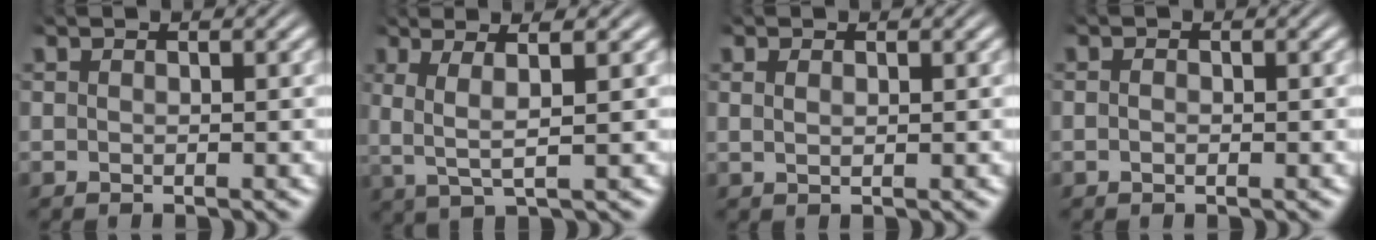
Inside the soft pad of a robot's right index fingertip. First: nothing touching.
{"total": 5.0, "force": [1.2, 2.0, 4.4], "torque": [-0.078, 0.004, 0.018]}
{"total": 0.8, "force": [0.4, 0.2, 0.7], "torque": [-0.008, 0.000, 0.010]}
{"total": 0.7, "force": [-0.3, 0.4, 0.4], "torque": [-0.012, 0.000, -0.008]}